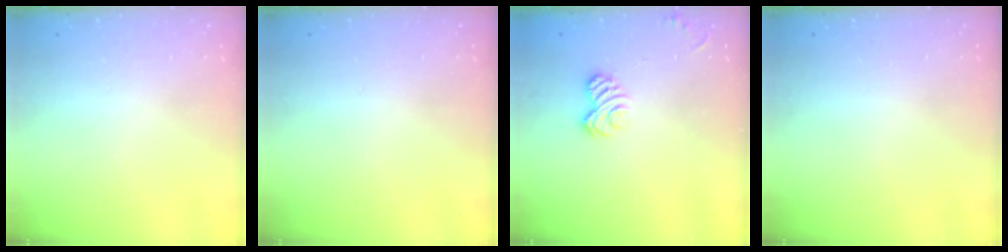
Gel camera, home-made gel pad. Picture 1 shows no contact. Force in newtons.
{"total": 0.0}
{"total": 4.7, "press": 4.5, "slide": 1.3}
{"total": 0.0}